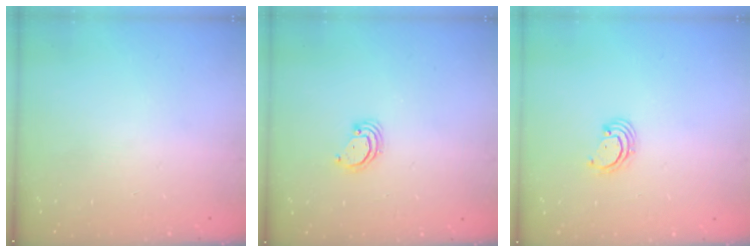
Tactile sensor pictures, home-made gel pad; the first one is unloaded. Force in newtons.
{"total": 3.1, "press": 3.1, "slide": 0.2}
{"total": 2.6, "press": 2.6, "slide": 0.3}